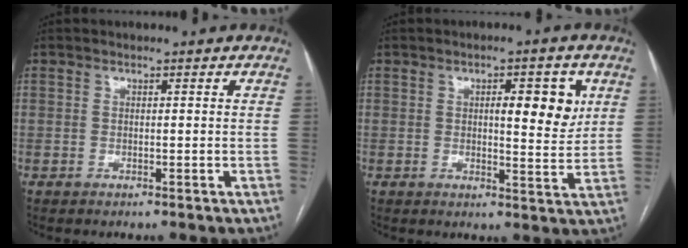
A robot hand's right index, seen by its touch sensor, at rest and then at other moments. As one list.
[{"total": 6.9, "force": [2.1, 1.8, 6.3], "torque": [-0.084, 0.001, 0.026]}]